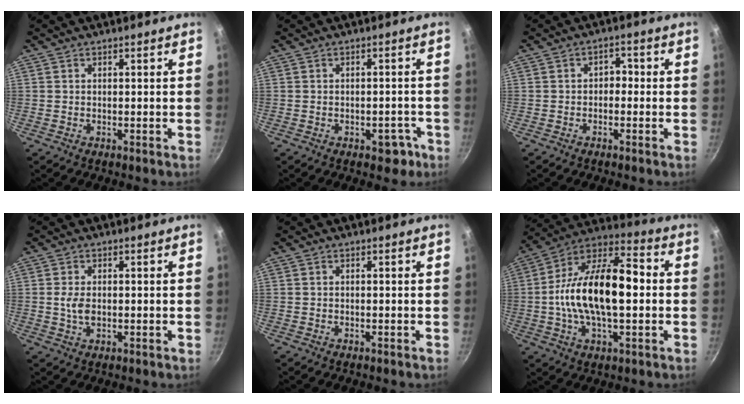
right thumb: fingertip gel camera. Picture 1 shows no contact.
{"total": 3.7, "force": [-2.1, 2.2, 2.1], "torque": [-0.008, 0.016, -0.023]}
{"total": 2.7, "force": [-0.5, 1.9, 1.8], "torque": [-0.005, 0.014, -0.017]}
{"total": 3.2, "force": [0.0, 1.9, 2.7], "torque": [-0.052, -0.001, 0.000]}
{"total": 0.0}
{"total": 21.4, "force": [-0.1, 9.9, 18.9], "torque": [-0.330, 0.031, -0.009]}